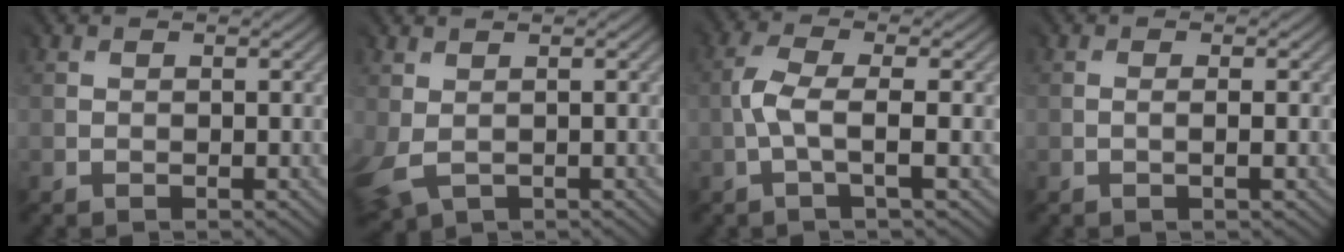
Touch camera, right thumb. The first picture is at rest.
{"total": 3.4, "force": [0.2, 2.4, 2.4], "torque": [-0.083, -0.004, 0.007]}
{"total": 3.2, "force": [-1.1, 0.3, 3.0], "torque": [-0.074, 0.009, -0.026]}
{"total": 0.9, "force": [-0.5, -0.7, 0.2], "torque": [-0.006, 0.001, -0.010]}